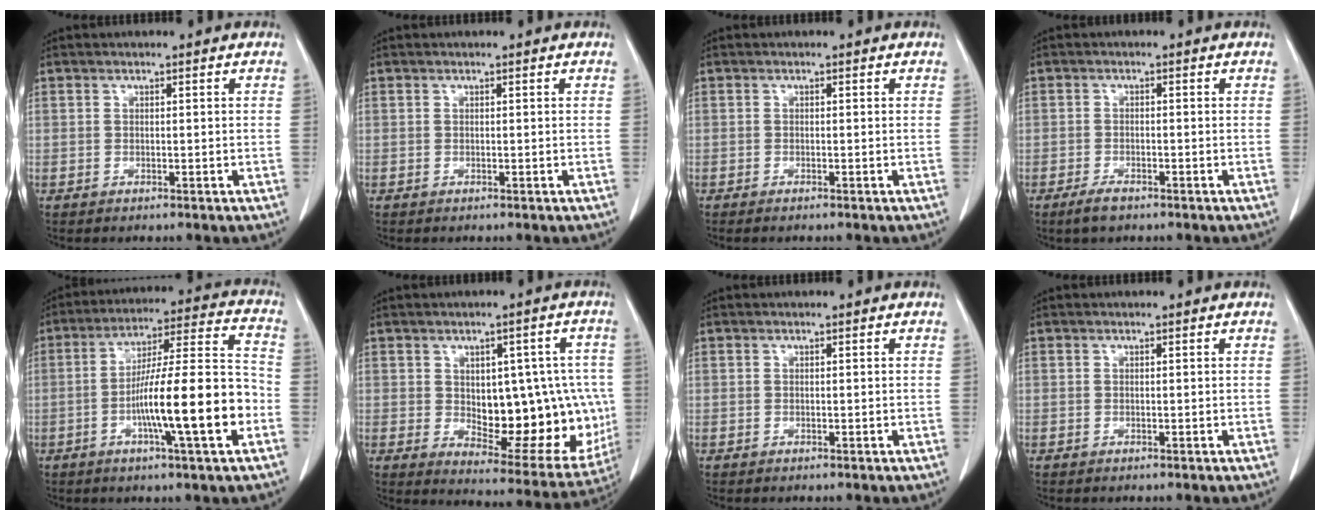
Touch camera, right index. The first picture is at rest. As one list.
[{"total": 0.0}, {"total": 0.5, "force": [-0.4, 0.1, 0.4], "torque": [-0.006, 0.001, -0.006]}, {"total": 2.5, "force": [-1.7, 1.1, 1.4], "torque": [-0.028, 0.001, -0.026]}, {"total": 16.0, "force": [-4.6, 0.7, 15.3], "torque": [-0.250, 0.009, -0.073]}, {"total": 17.4, "force": [-0.6, 8.8, 15.0], "torque": [-0.185, 0.011, 0.024]}, {"total": 0.0}, {"total": 0.0}]